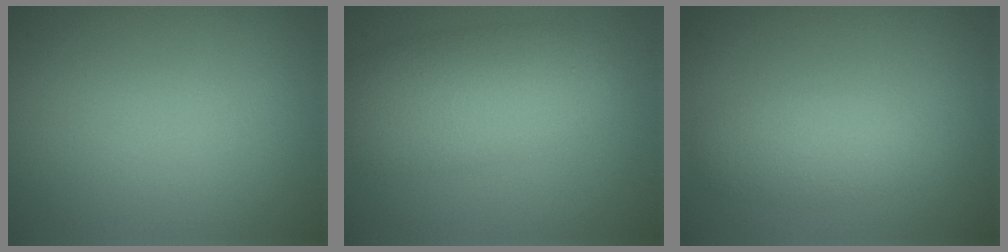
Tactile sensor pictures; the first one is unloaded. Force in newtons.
{"total": 6.3, "press": 6.3, "slide": 0.5}
{"total": 3.0, "press": 3.0, "slide": 0.1}